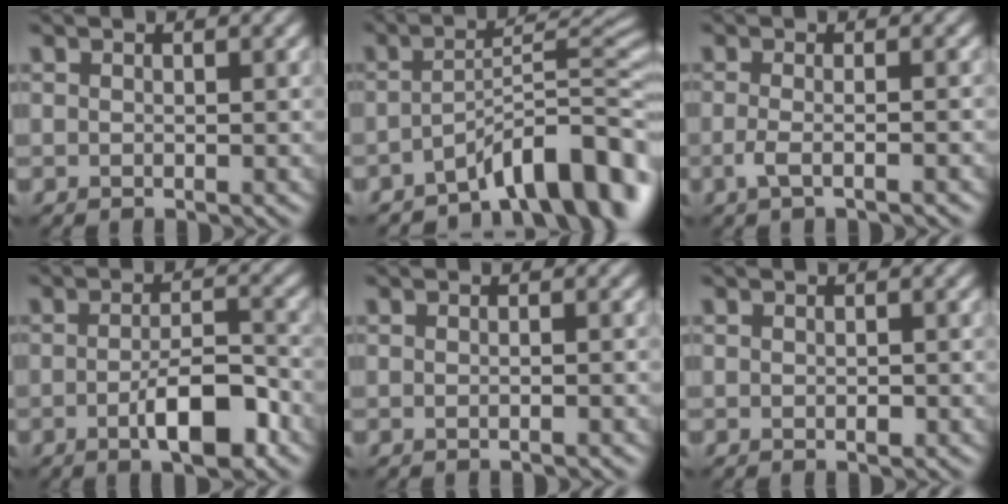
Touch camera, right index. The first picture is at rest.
{"total": 7.7, "force": [-4.9, 1.7, 5.7], "torque": [-0.071, 0.010, -0.082]}
{"total": 2.4, "force": [-0.9, 0.8, 2.1], "torque": [-0.031, -0.004, -0.025]}
{"total": 5.5, "force": [-2.3, 1.6, 4.7], "torque": [-0.079, 0.002, -0.035]}
{"total": 0.9, "force": [-0.3, 0.3, 0.8], "torque": [-0.010, -0.005, -0.012]}
{"total": 0.5, "force": [-0.2, 0.2, 0.5], "torque": [-0.007, 0.000, -0.002]}